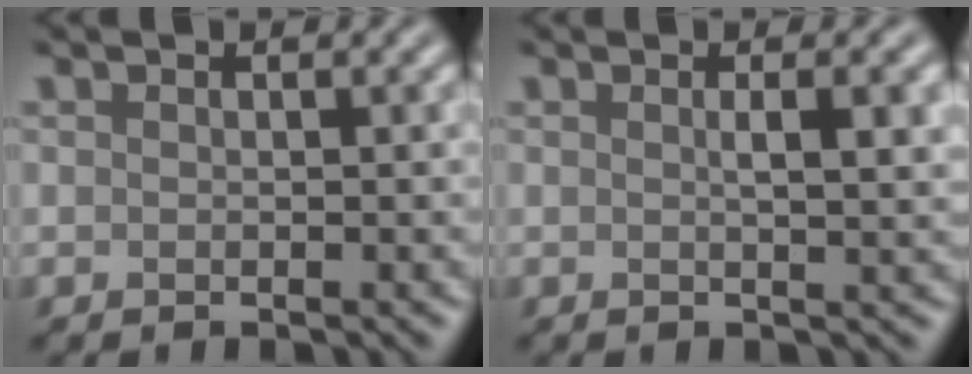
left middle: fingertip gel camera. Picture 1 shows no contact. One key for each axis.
{"total": 3.0, "fx": 0.5, "fy": 0.8, "fz": 2.9, "tx": -0.034, "ty": 0.004, "tz": 0.005}